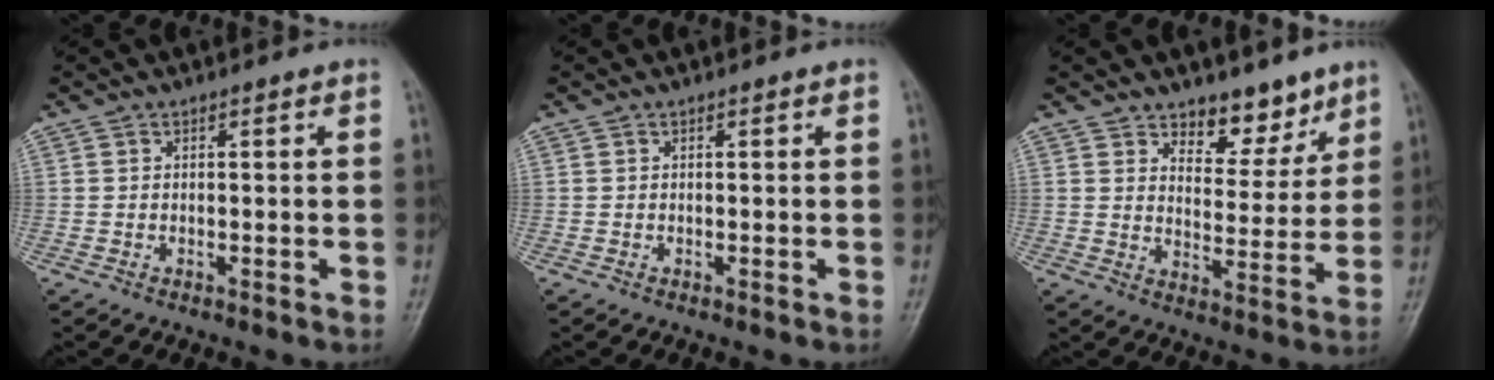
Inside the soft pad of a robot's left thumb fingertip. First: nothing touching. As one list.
[{"total": 0.0}, {"total": 8.2, "force": [6.2, 4.2, 3.3], "torque": [-0.010, -0.045, 0.097]}]